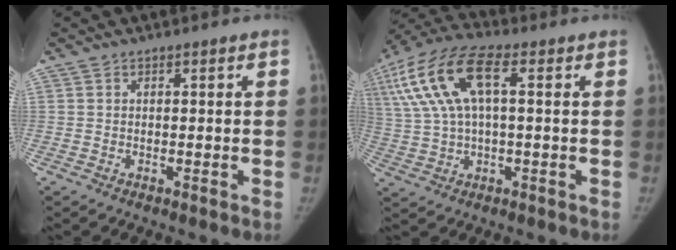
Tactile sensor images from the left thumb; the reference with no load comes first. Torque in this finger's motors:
{"motor_torque": [-0.02, 0.88, 1.44, -1.33, 0.23]}